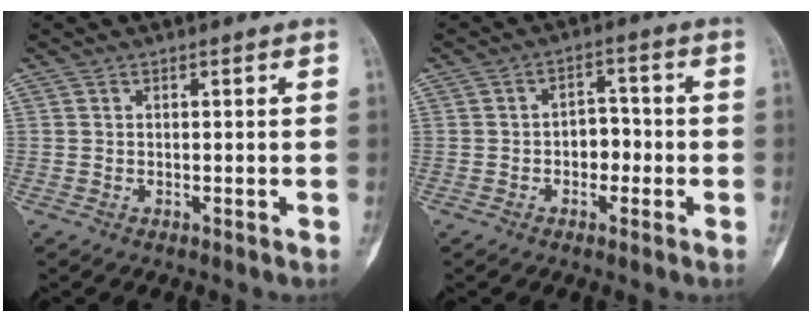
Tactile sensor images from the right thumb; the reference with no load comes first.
{"total": 4.9, "force": [-1.1, 3.5, 3.2], "torque": [-0.023, 0.021, -0.024]}